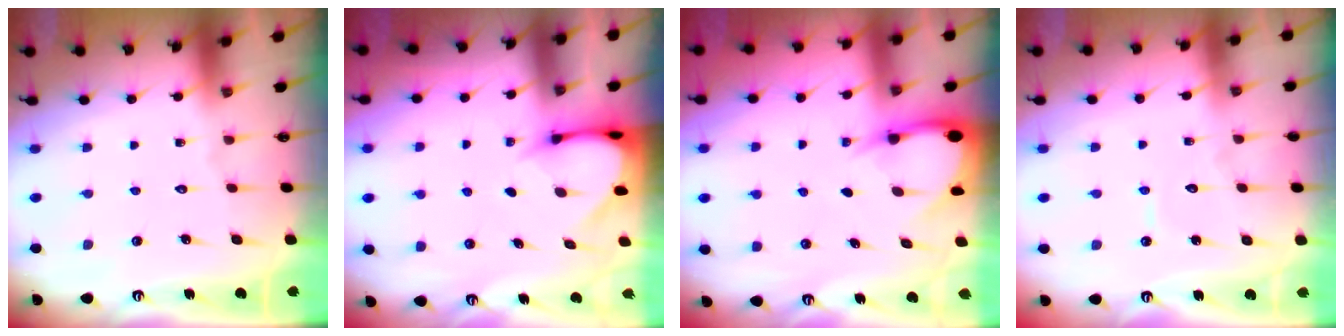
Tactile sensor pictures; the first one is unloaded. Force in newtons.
{"total": 3.5, "press": 3.5, "slide": 0.3}
{"total": 3.7, "press": 3.7, "slide": 0.5}
{"total": 3.7, "press": 3.7, "slide": 0.1}